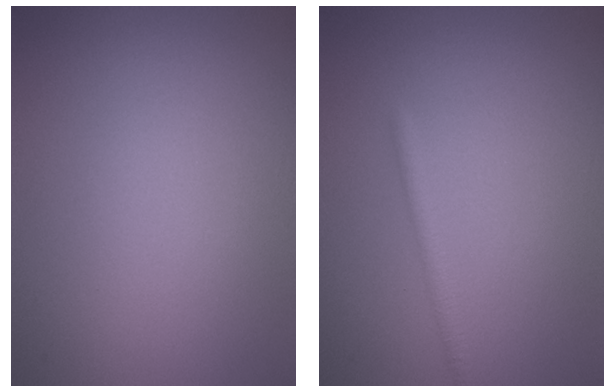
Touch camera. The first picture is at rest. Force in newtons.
{"total": 1.3, "press": 1.3, "slide": 0.0}